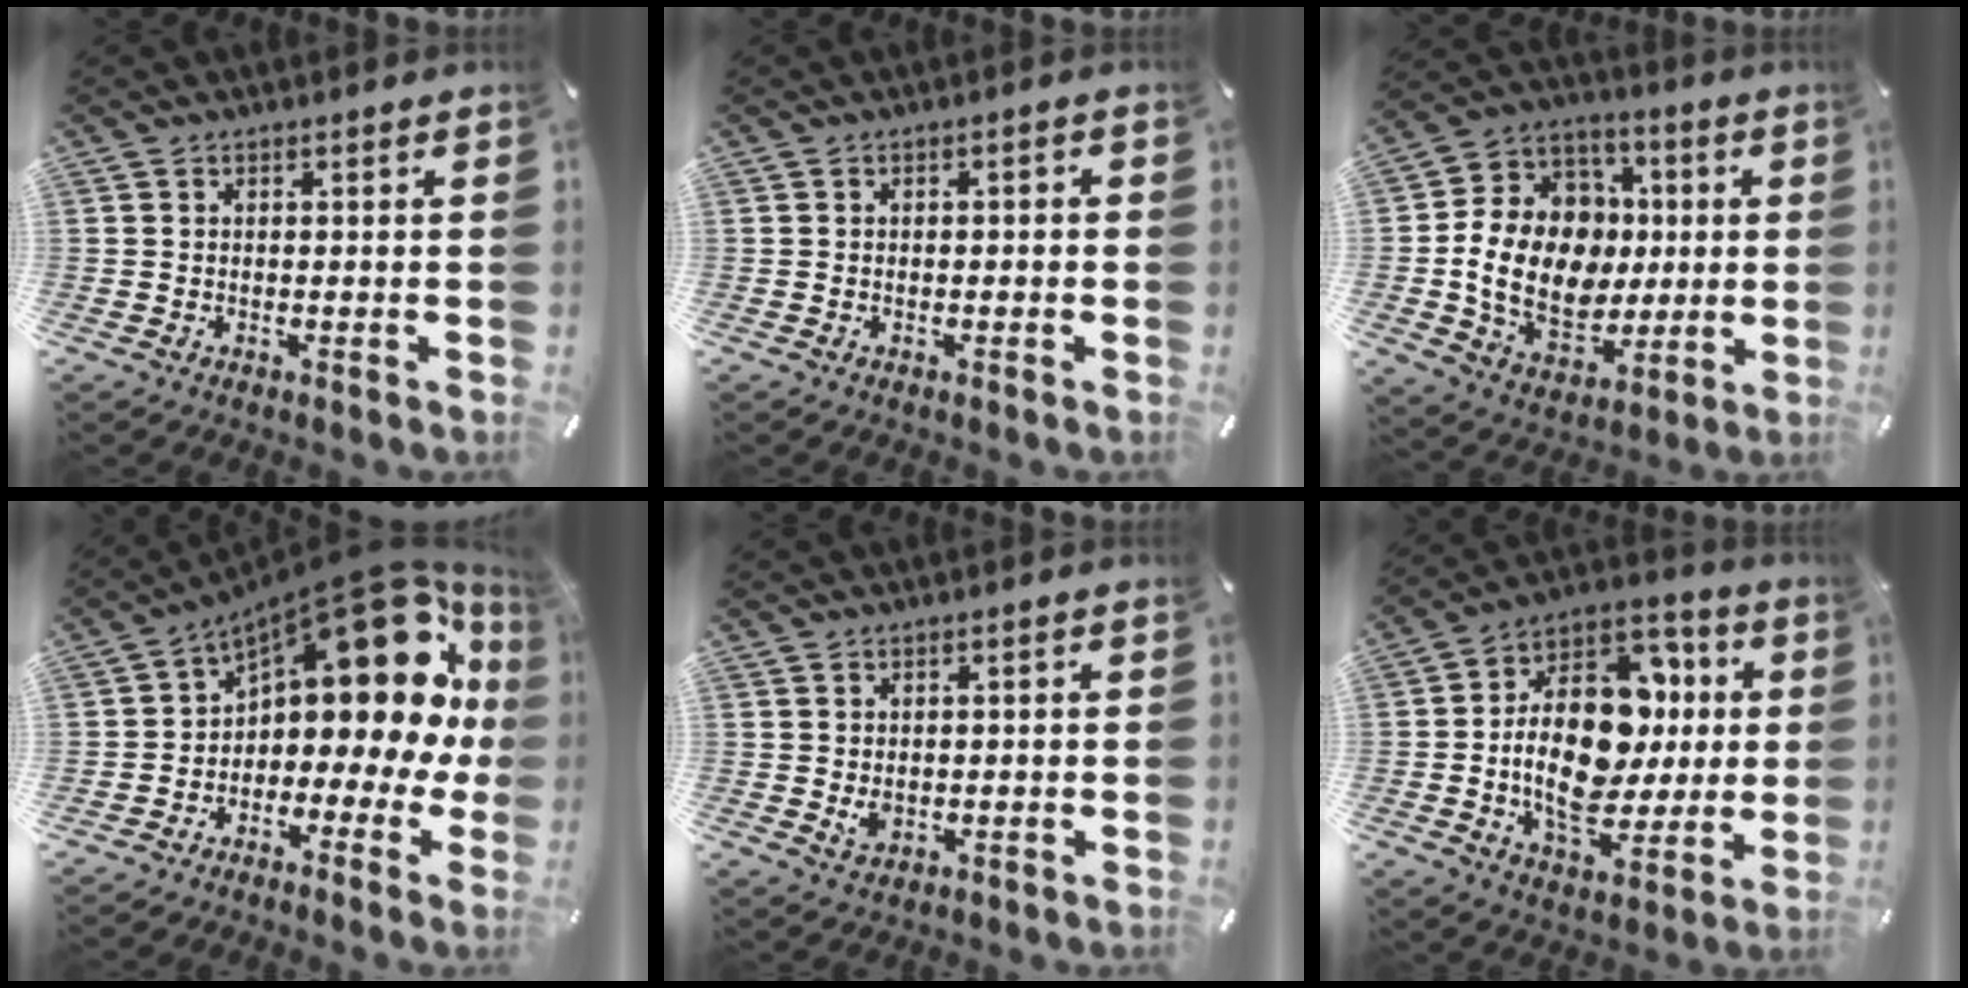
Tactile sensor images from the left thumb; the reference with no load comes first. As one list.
[{"total": 1.1, "force": [-0.6, 0.6, 0.7], "torque": [-0.014, 0.001, -0.011]}, {"total": 17.9, "force": [-0.2, 15.1, 9.6], "torque": [-0.201, 0.002, 0.008]}, {"total": 19.5, "force": [8.5, 9.4, 14.8], "torque": [-0.193, -0.076, 0.143]}, {"total": 2.6, "force": [0.0, 2.1, 1.5], "torque": [-0.025, -0.002, -0.003]}, {"total": 20.7, "force": [0.4, 14.7, 14.7], "torque": [-0.261, -0.010, 0.014]}]